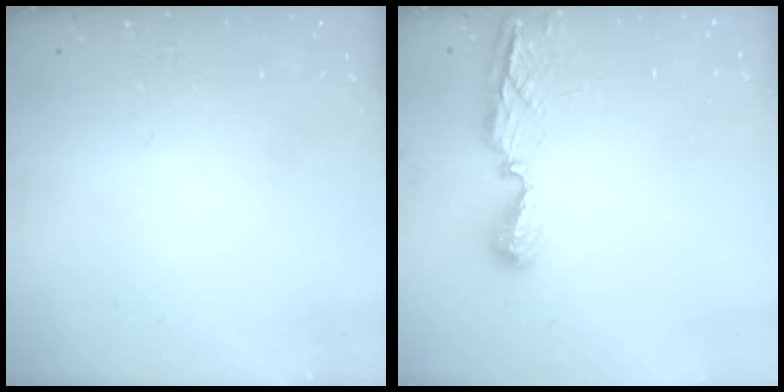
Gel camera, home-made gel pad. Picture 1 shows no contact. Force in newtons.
{"total": 8.0, "press": 7.9, "slide": 1.0}